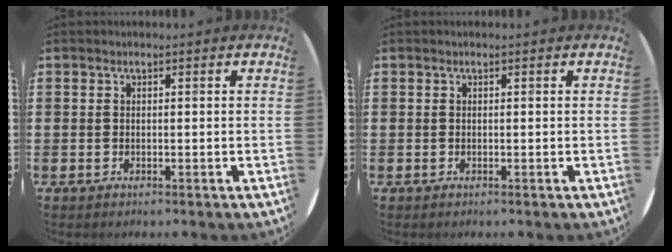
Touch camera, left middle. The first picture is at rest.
{"total": 0.0}